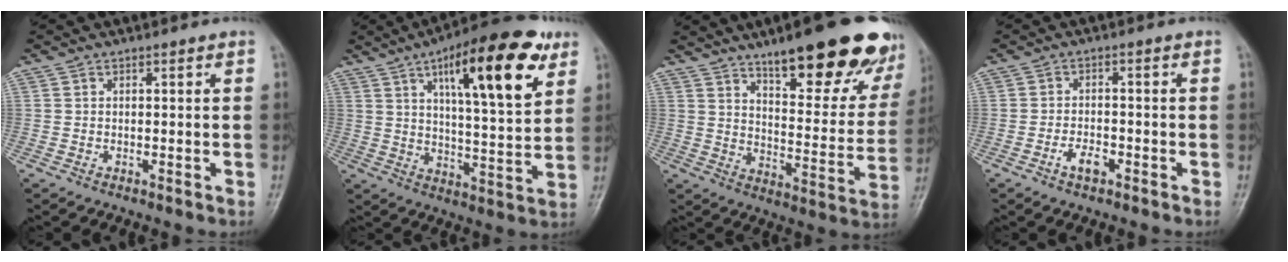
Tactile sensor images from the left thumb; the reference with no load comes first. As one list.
[{"total": 20.5, "force": [9.8, 6.1, 16.9], "torque": [-0.225, -0.028, 0.146]}, {"total": 24.2, "force": [16.2, 7.0, 16.6], "torque": [-0.180, -0.071, 0.229]}, {"total": 3.3, "force": [-1.9, 1.6, 2.2], "torque": [-0.038, 0.013, -0.034]}]